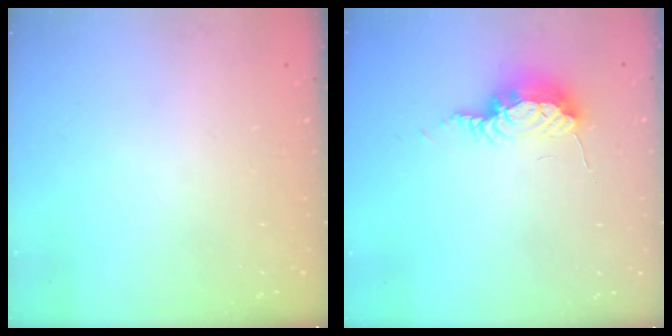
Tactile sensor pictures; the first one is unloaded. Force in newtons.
{"total": 7.7, "press": 7.6, "slide": 1.2}